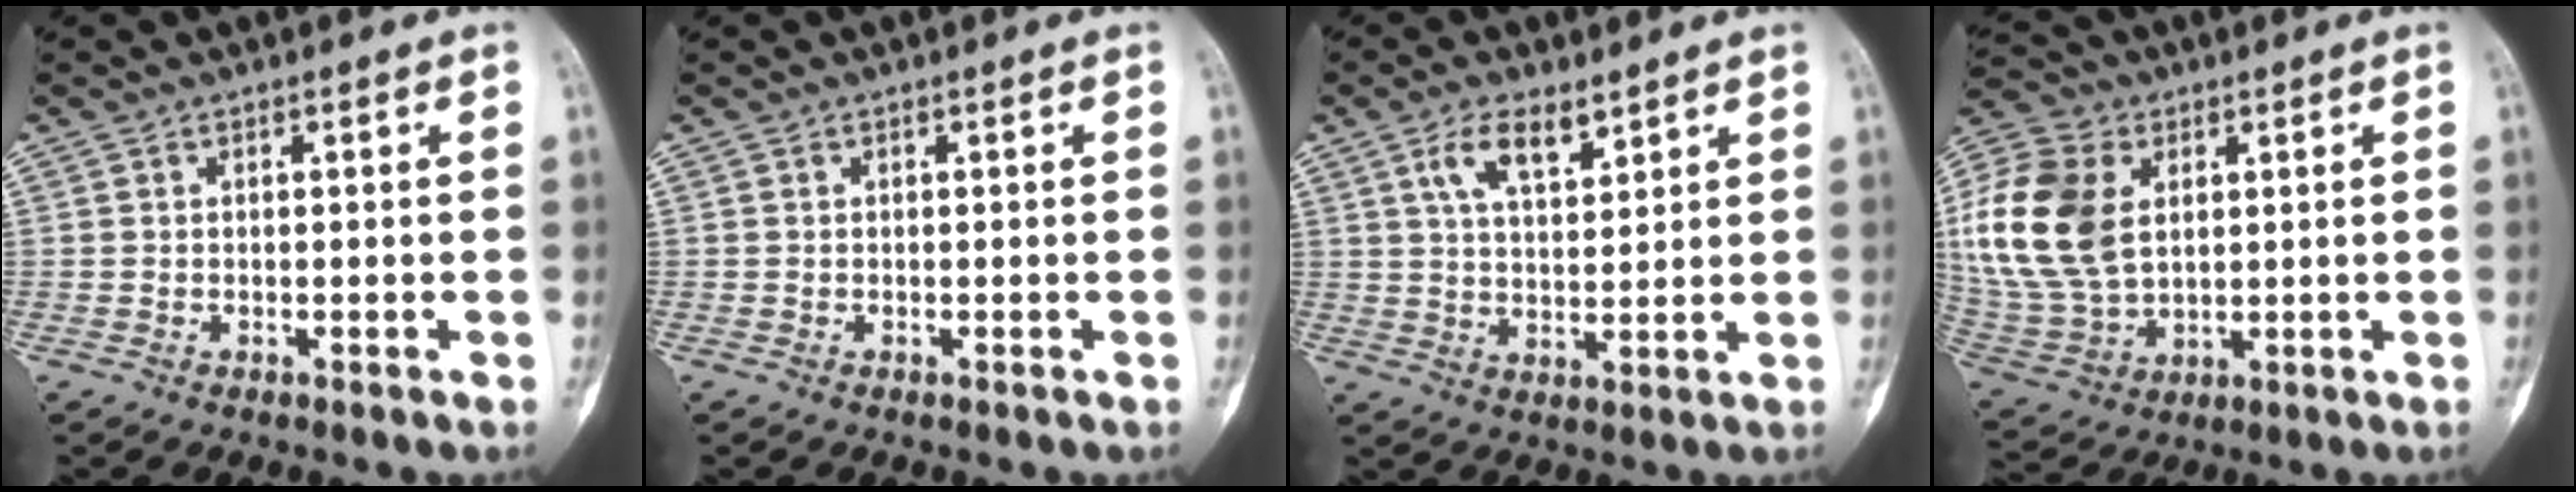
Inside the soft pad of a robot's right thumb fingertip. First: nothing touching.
{"total": 0.0}
{"total": 7.3, "force": [4.2, 3.2, 5.0], "torque": [-0.080, -0.020, 0.079]}
{"total": 19.4, "force": [4.0, 13.2, 13.6], "torque": [-0.290, -0.009, 0.080]}